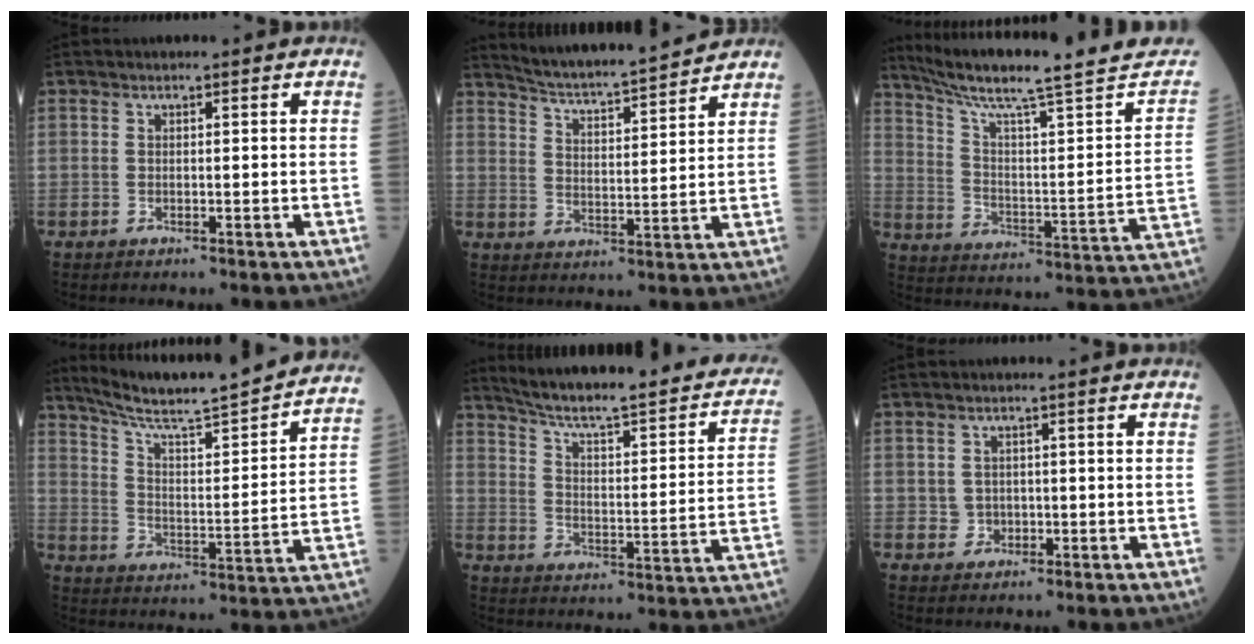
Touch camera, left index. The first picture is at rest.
{"total": 12.7, "force": [12.0, 0.1, 4.1], "torque": [-0.075, 0.010, 0.184]}
{"total": 22.7, "force": [19.3, -0.5, 11.9], "torque": [-0.189, -0.051, 0.269]}
{"total": 24.2, "force": [21.5, -0.2, 10.9], "torque": [-0.173, -0.043, 0.300]}
{"total": 27.8, "force": [23.0, 3.9, 15.1], "torque": [-0.221, -0.029, 0.297]}
{"total": 1.9, "force": [-0.4, 1.8, 0.4], "torque": [-0.004, 0.005, -0.003]}